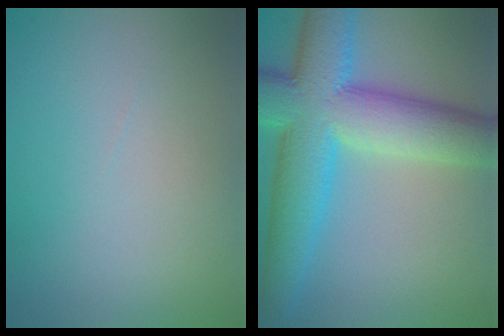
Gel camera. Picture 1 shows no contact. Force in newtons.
{"total": 11.4, "press": 11.4, "slide": 0.1}